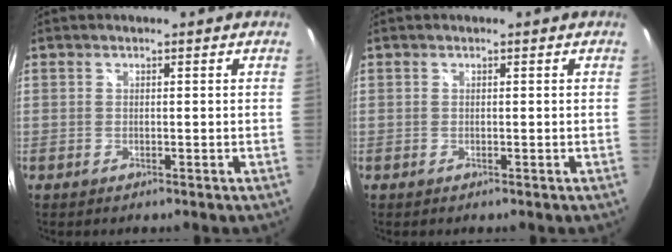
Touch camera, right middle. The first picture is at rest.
{"total": 0.0}